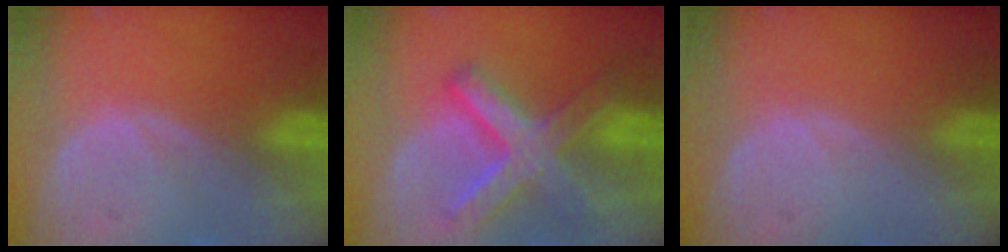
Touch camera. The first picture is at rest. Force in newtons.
{"total": 8.9, "press": 8.9, "slide": 0.7}
{"total": 0.0}